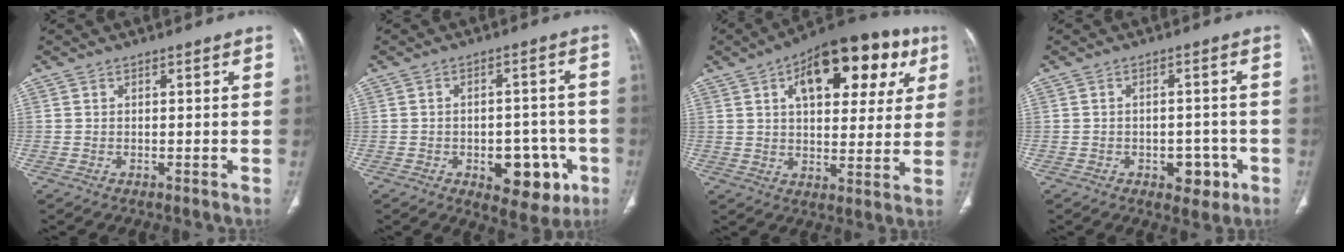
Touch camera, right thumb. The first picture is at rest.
{"total": 11.5, "force": [-4.2, 6.5, 8.5], "torque": [-0.072, 0.025, -0.044]}
{"total": 22.6, "force": [9.4, 11.3, 17.2], "torque": [-0.202, 0.005, 0.132]}
{"total": 5.3, "force": [-2.2, 3.4, 3.4], "torque": [-0.020, 0.014, -0.022]}